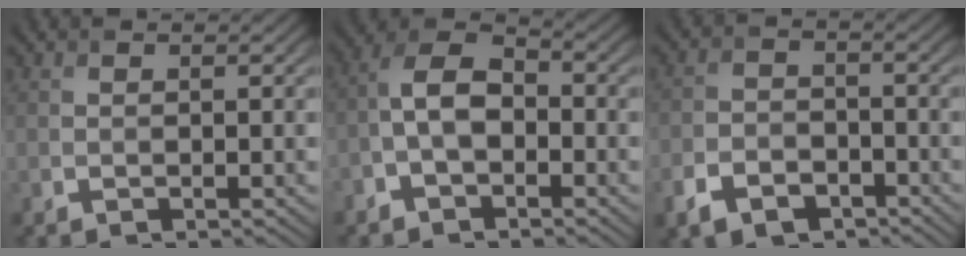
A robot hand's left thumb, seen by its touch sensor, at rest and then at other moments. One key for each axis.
{"total": 5.8, "fx": -1.9, "fy": 3.4, "fz": 4.3, "tx": -0.086, "ty": 0.014, "tz": -0.046}
{"total": 5.7, "fx": -3.6, "fy": 3.5, "fz": 2.6, "tx": -0.058, "ty": -0.006, "tz": -0.074}